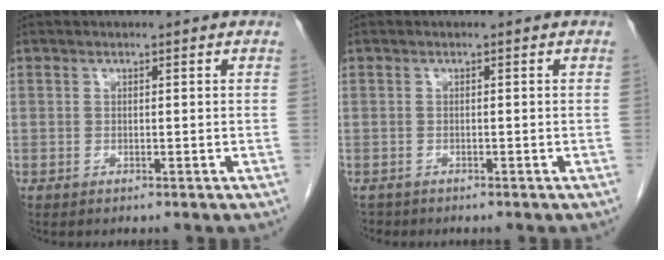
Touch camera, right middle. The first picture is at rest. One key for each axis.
{"total": 1.0, "fx": -0.9, "fy": 0.5, "fz": -0.2, "tx": -0.004, "ty": -0.001, "tz": -0.014}